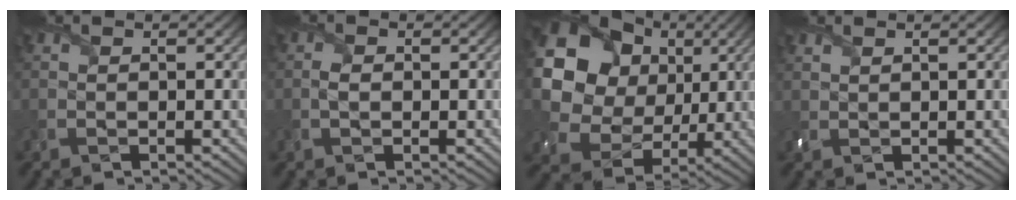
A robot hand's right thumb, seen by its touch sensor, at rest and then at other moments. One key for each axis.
{"total": 1.3, "fx": -0.1, "fy": 0.8, "fz": 1.0, "tx": -0.024, "ty": 0.003, "tz": -0.004}
{"total": 18.0, "fx": 4.4, "fy": 15.3, "fz": 8.4, "tx": -0.246, "ty": 0.019, "tz": 0.098}
{"total": 1.3, "fx": 1.0, "fy": 0.5, "fz": 0.6, "tx": -0.023, "ty": 0.002, "tz": 0.023}